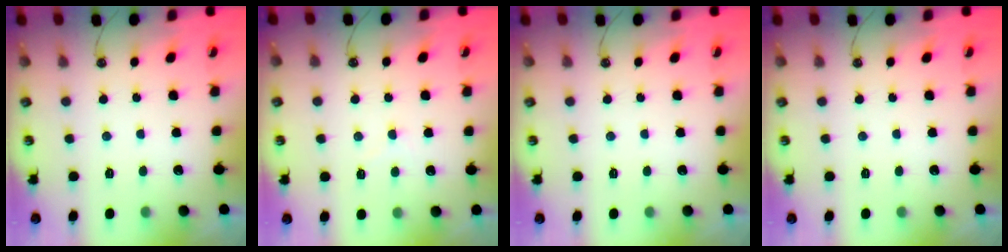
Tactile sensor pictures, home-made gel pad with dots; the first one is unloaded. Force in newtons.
{"total": 0.8, "press": 0.8, "slide": 0.2}
{"total": 0.0}
{"total": 0.0}